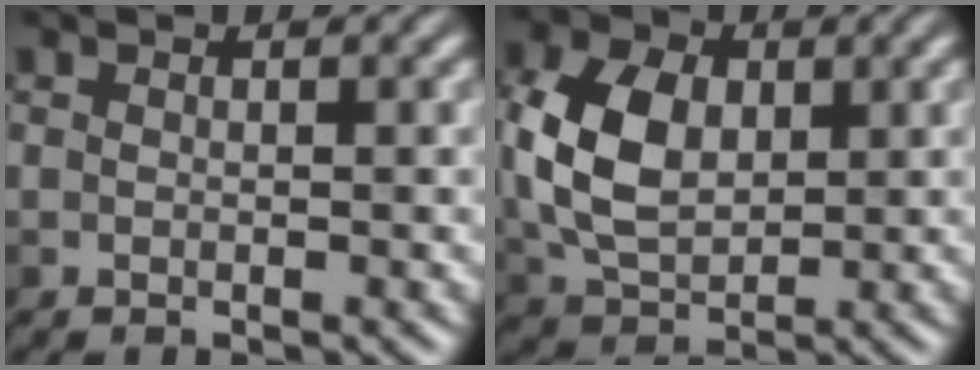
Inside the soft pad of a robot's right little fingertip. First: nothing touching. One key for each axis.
{"total": 7.2, "fx": 0.9, "fy": 5.0, "fz": 5.1, "tx": -0.112, "ty": 0.006, "tz": 0.016}